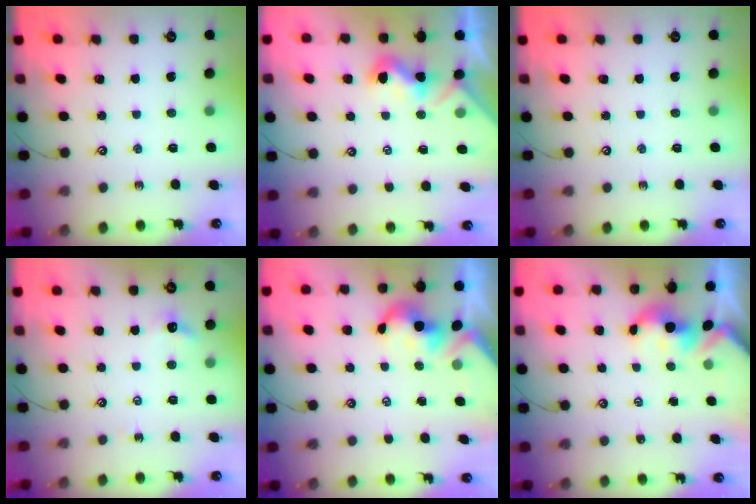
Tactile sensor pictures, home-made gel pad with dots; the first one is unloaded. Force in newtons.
{"total": 0.9, "press": 0.8, "slide": 0.2}
{"total": 0.0}
{"total": 2.0, "press": 2.0, "slide": 0.5}
{"total": 2.0, "press": 2.0, "slide": 0.3}
{"total": 1.8, "press": 1.8, "slide": 0.2}